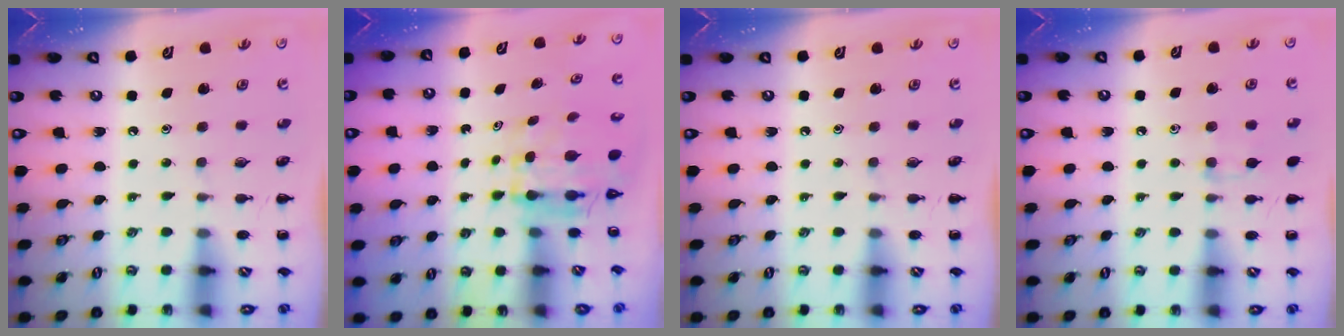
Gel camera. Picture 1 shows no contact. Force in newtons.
{"total": 4.7, "press": 4.7, "slide": 0.7}
{"total": 0.0}
{"total": 6.5, "press": 6.1, "slide": 2.2}